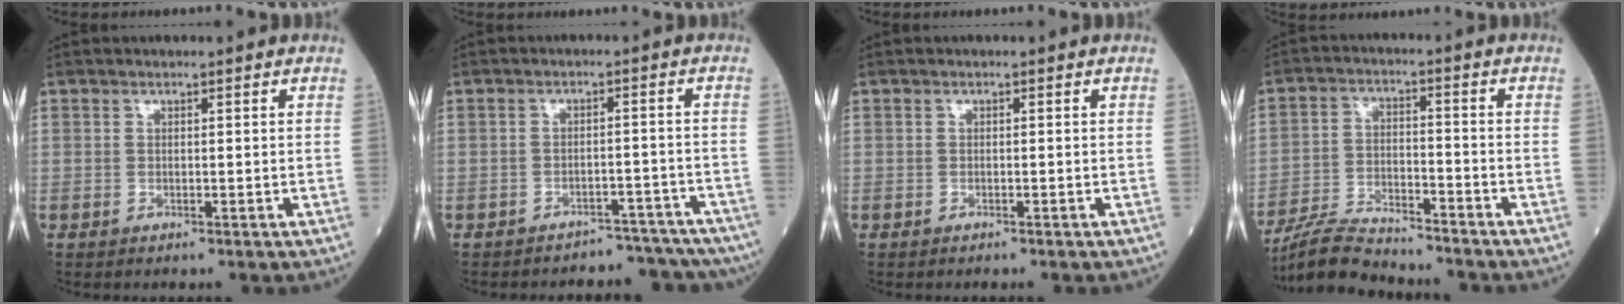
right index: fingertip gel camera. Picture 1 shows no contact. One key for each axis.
{"total": 11.5, "fx": -10.7, "fy": 3.8, "fz": 2.2, "tx": -0.029, "ty": 0.042, "tz": -0.127}
{"total": 0.9, "fx": -0.6, "fy": 0.5, "fz": 0.5, "tx": -0.021, "ty": -0.001, "tz": -0.005}
{"total": 11.1, "fx": -10.4, "fy": 1.6, "fz": 3.5, "tx": -0.076, "ty": -0.005, "tz": -0.187}